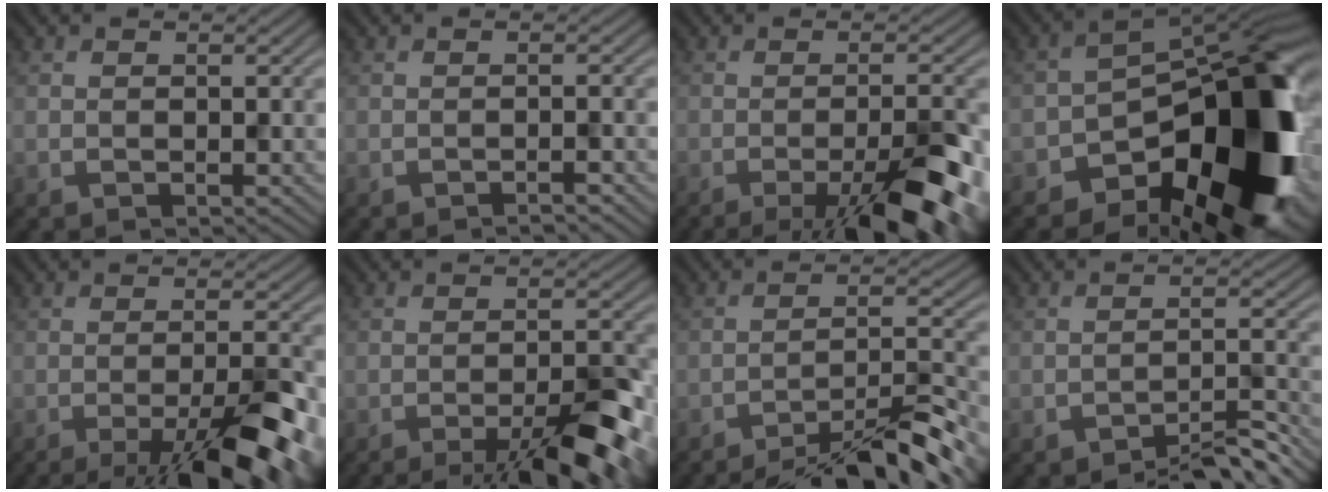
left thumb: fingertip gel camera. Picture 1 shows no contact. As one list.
[{"total": 1.0, "force": [-0.8, -0.5, 0.2], "torque": [-0.004, 0.007, -0.015]}, {"total": 10.7, "force": [-5.9, 1.5, 8.8], "torque": [-0.128, 0.005, -0.084]}, {"total": 18.2, "force": [-8.0, 9.6, 13.3], "torque": [-0.157, -0.013, -0.133]}, {"total": 11.5, "force": [-6.1, 1.9, 9.6], "torque": [-0.133, 0.006, -0.087]}, {"total": 8.8, "force": [-5.6, 1.0, 6.7], "torque": [-0.099, 0.007, -0.082]}, {"total": 10.2, "force": [-8.3, 1.1, 5.7], "torque": [-0.091, 0.010, -0.120]}, {"total": 4.3, "force": [-3.8, 0.1, 2.1], "torque": [-0.031, 0.013, -0.061]}]